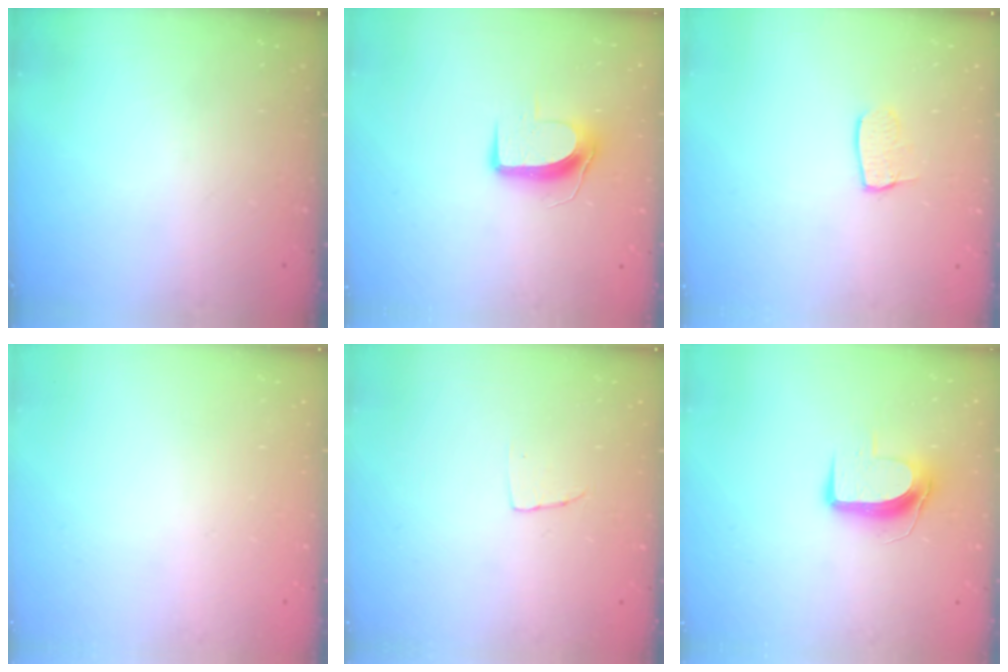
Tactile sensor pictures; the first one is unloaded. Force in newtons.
{"total": 8.8, "press": 8.8, "slide": 0.2}
{"total": 6.3, "press": 6.3, "slide": 0.2}
{"total": 0.0}
{"total": 2.9, "press": 2.9, "slide": 0.1}
{"total": 10.1, "press": 10.1, "slide": 0.9}